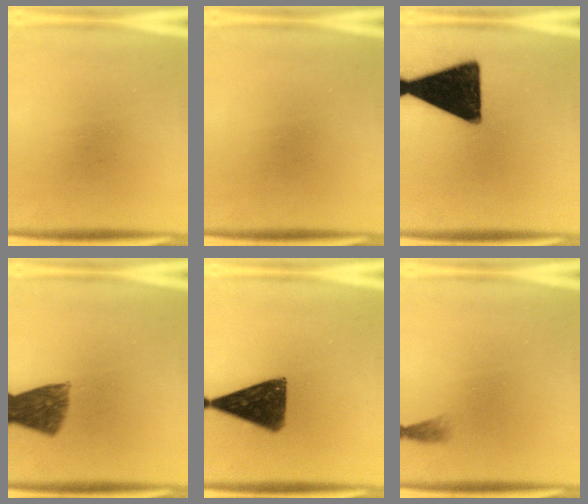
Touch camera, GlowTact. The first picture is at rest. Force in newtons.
{"total": 0.0}
{"total": 18.8}
{"total": 8.3}
{"total": 12.3}
{"total": 1.1}